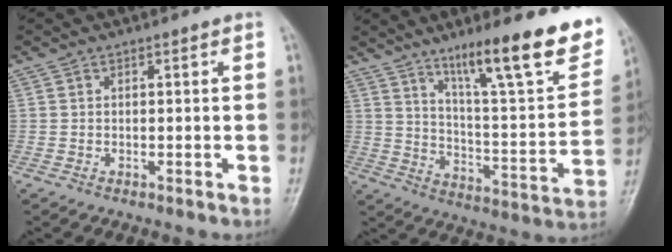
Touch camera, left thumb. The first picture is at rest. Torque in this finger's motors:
{"motor_torque": [1.17, 1.08, 1.48, -1.29, 0.12]}